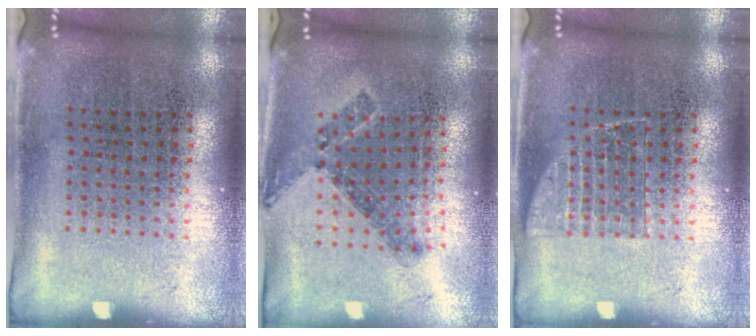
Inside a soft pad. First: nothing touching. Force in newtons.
{"total": 0.8, "press": 0.8, "slide": 0.3}
{"total": 1.6, "press": 1.5, "slide": 0.3}